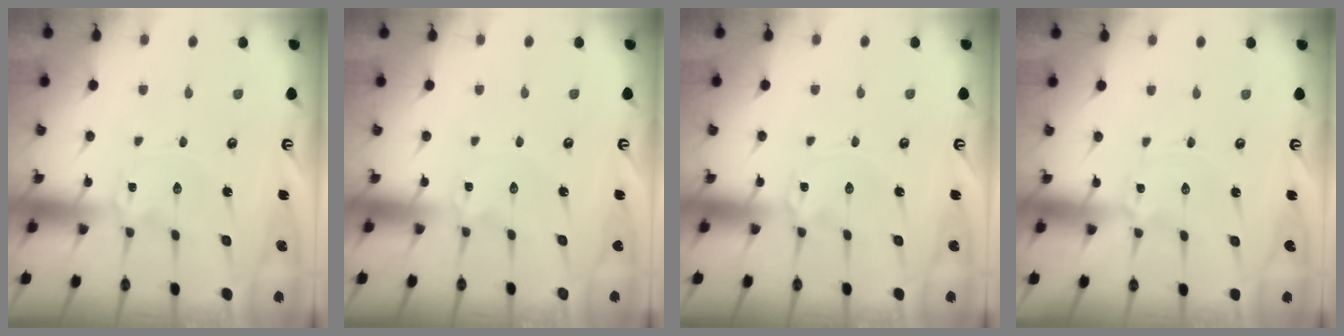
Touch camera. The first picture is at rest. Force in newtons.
{"total": 0.5, "press": 0.5, "slide": 0.2}
{"total": 1.5, "press": 1.5, "slide": 0.1}
{"total": 1.2, "press": 1.2, "slide": 0.3}